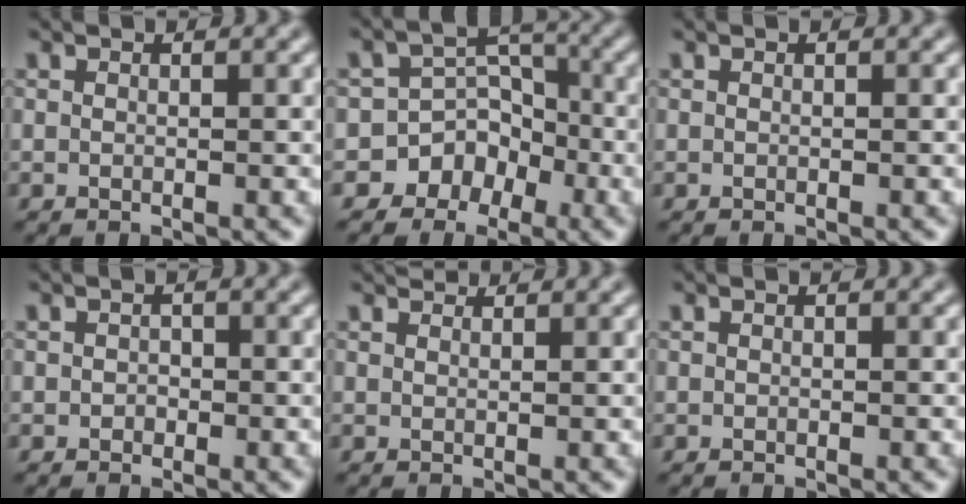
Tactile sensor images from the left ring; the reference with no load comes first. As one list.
[{"total": 7.1, "force": [-4.2, 5.7, 0.8], "torque": [0.031, 0.004, -0.085]}, {"total": 0.0}, {"total": 0.7, "force": [-0.2, 0.7, 0.2], "torque": [-0.001, -0.005, -0.004]}, {"total": 2.2, "force": [2.0, 0.5, 0.7], "torque": [-0.017, -0.006, 0.025]}, {"total": 0.0}]